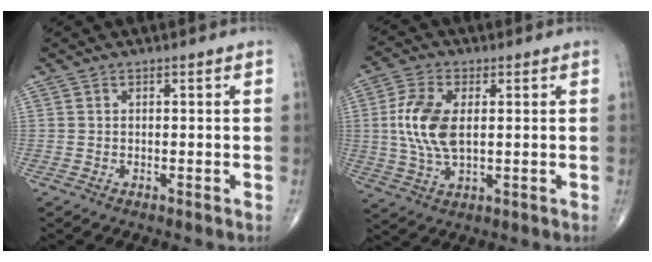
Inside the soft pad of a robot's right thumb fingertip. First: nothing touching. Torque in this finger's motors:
{"motor_torque": [-0.08, 0.48, 1.21, 0.37, 0.12]}